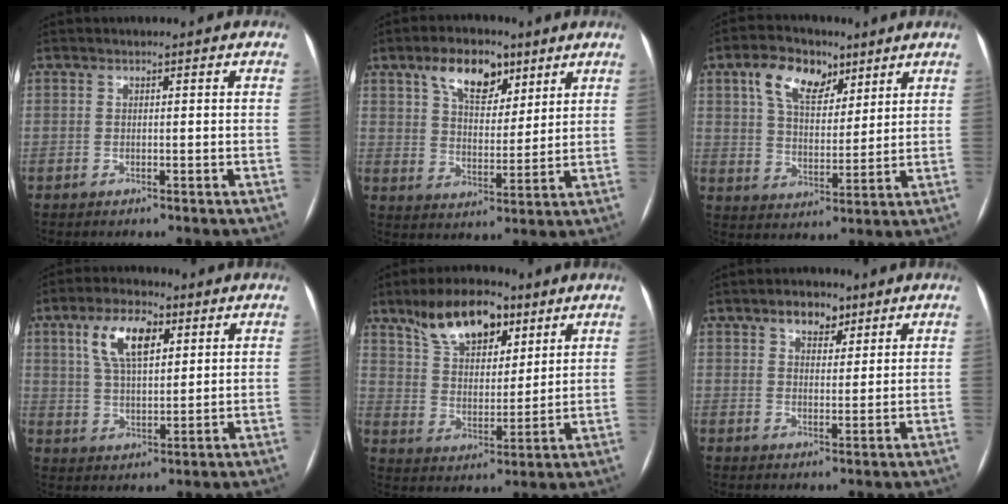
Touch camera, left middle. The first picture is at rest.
{"total": 9.3, "force": [5.6, 4.8, 5.8], "torque": [-0.100, 0.017, 0.099]}
{"total": 10.1, "force": [5.6, 5.7, 6.1], "torque": [-0.117, 0.026, 0.104]}
{"total": 9.2, "force": [4.0, 3.9, 7.3], "torque": [-0.142, 0.018, 0.077]}
{"total": 12.5, "force": [8.0, 5.9, 7.6], "torque": [-0.132, 0.020, 0.145]}
{"total": 4.6, "force": [3.0, 2.7, 2.3], "torque": [-0.035, 0.010, 0.048]}